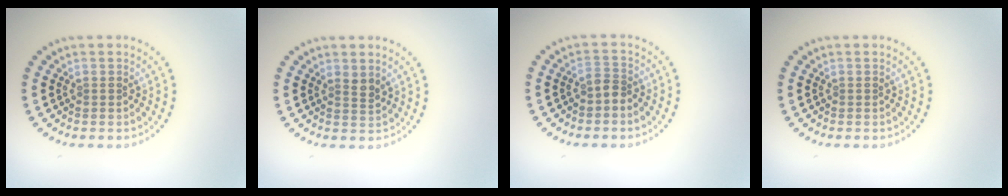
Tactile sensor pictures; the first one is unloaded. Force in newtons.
{"total": 1.2, "press": 0.9, "slide": 0.8}
{"total": 1.5, "press": 1.2, "slide": 0.9}
{"total": 0.0}